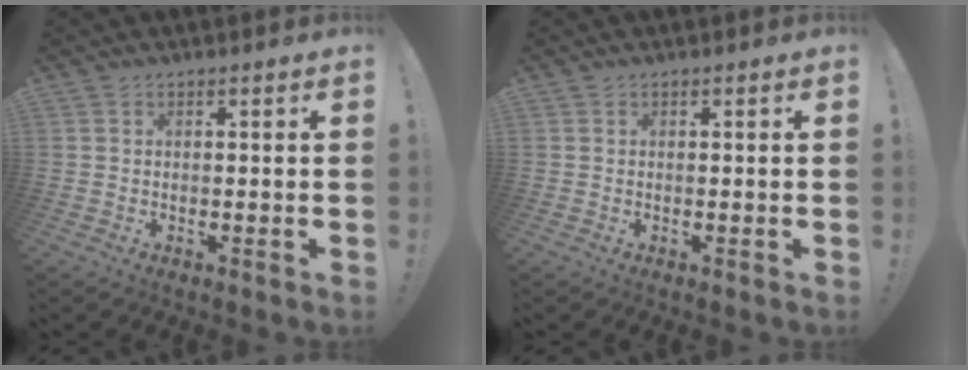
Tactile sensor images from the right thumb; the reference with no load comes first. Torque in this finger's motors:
{"motor_torque": [0.00, 0.00, -0.01, 0.02, 0.00]}